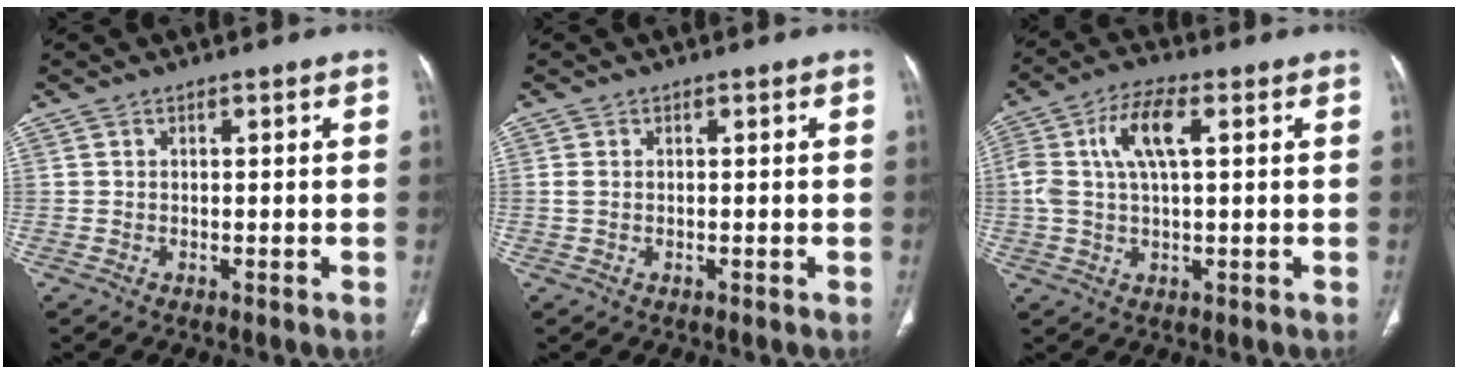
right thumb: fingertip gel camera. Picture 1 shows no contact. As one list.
[{"total": 0.9, "force": [0.0, 0.6, 0.7], "torque": [-0.025, 0.000, -0.001]}, {"total": 8.9, "force": [2.1, 3.6, 7.8], "torque": [-0.169, 0.018, 0.039]}]